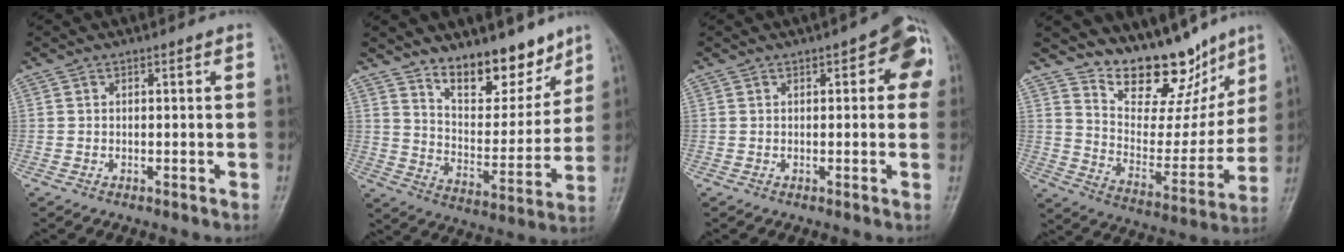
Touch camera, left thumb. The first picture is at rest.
{"total": 13.7, "force": [10.4, 5.9, 6.7], "torque": [-0.061, -0.086, 0.179]}
{"total": 7.6, "force": [2.2, 3.2, 6.5], "torque": [-0.042, 0.008, 0.012]}
{"total": 17.8, "force": [13.9, 8.3, 7.3], "torque": [-0.049, -0.091, 0.223]}